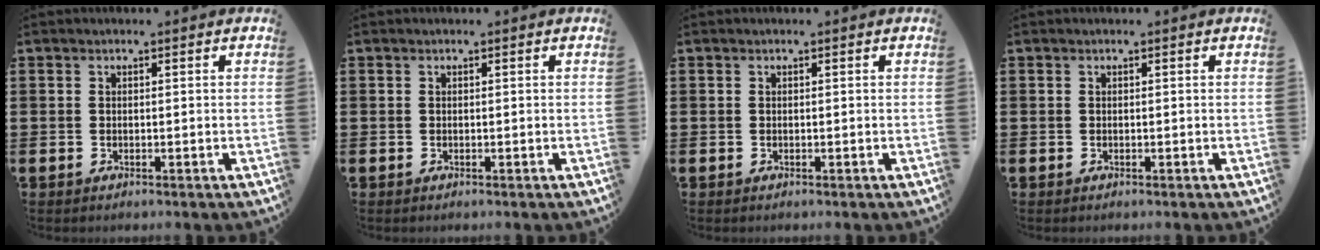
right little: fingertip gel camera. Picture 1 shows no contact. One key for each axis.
{"total": 0.0}
{"total": 0.0}
{"total": 0.0}